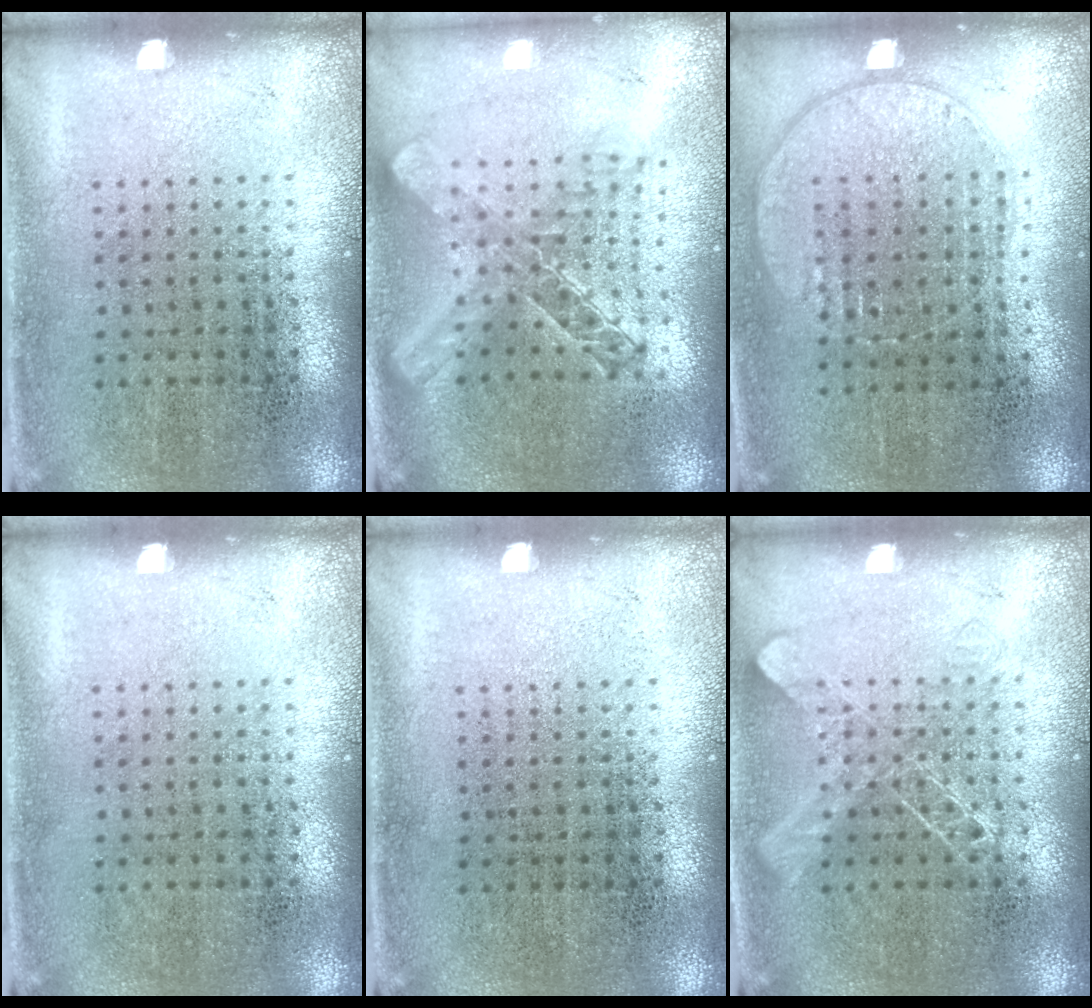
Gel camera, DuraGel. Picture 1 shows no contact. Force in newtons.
{"total": 2.0, "press": 1.7, "slide": 1.0}
{"total": 1.0, "press": 0.9, "slide": 0.4}
{"total": 0.0}
{"total": 0.0}
{"total": 1.7, "press": 1.7, "slide": 0.4}